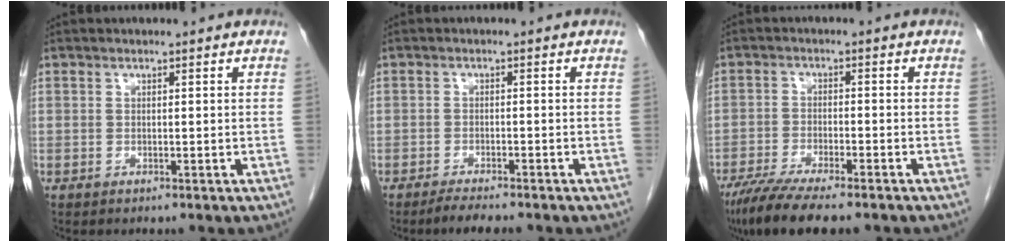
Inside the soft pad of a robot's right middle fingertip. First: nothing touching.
{"total": 3.6, "force": [-3.1, 0.3, 1.8], "torque": [-0.034, -0.009, -0.047]}
{"total": 9.9, "force": [-7.9, 1.4, 5.9], "torque": [-0.094, -0.022, -0.126]}